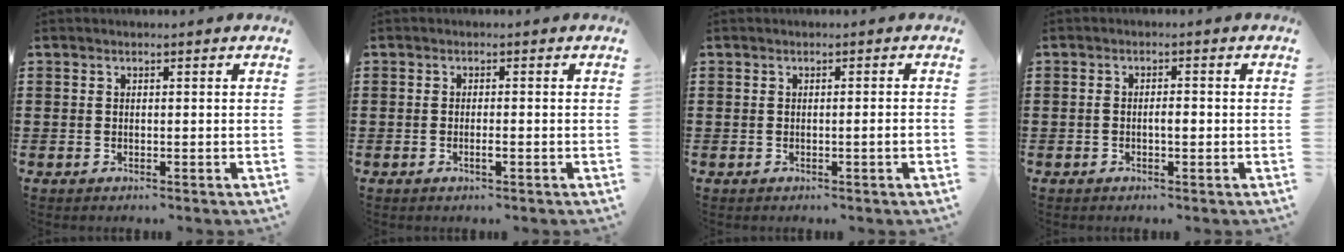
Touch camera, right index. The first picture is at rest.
{"total": 1.3, "force": [-0.5, 0.1, 1.2], "torque": [-0.023, -0.004, -0.007]}
{"total": 1.6, "force": [-0.5, -0.2, 1.5], "torque": [-0.022, -0.004, -0.010]}
{"total": 1.9, "force": [-0.4, 0.6, 1.7], "torque": [-0.033, 0.002, -0.008]}